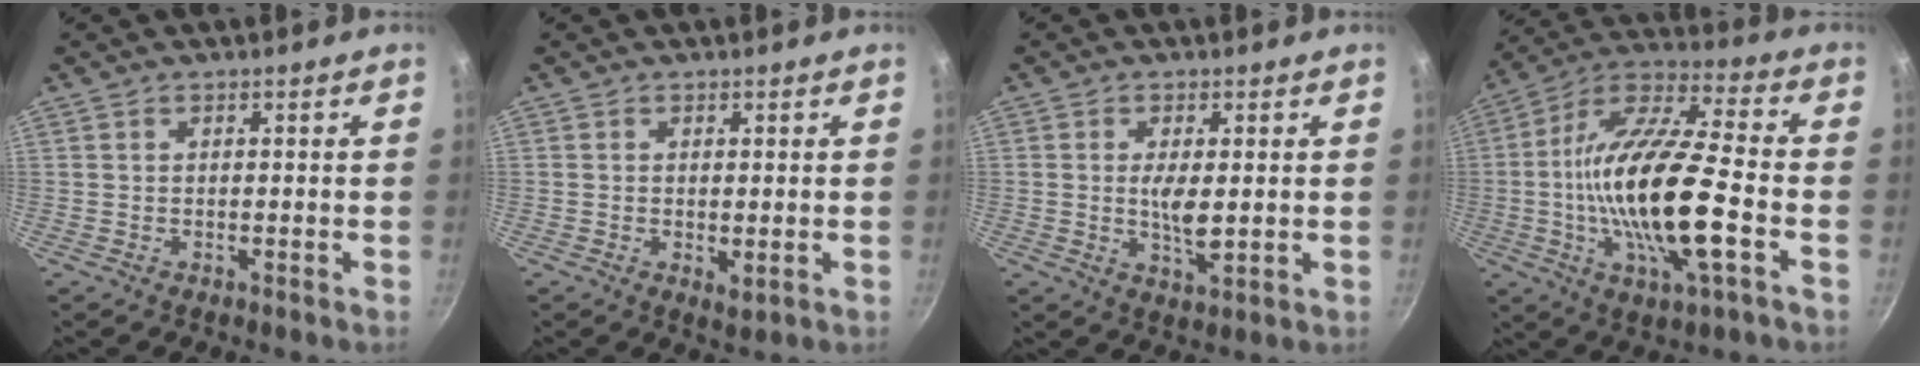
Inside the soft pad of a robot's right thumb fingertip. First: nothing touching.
{"total": 2.0, "force": [0.1, 1.1, 1.7], "torque": [-0.028, -0.008, 0.002]}
{"total": 5.3, "force": [0.4, 1.9, 4.9], "torque": [-0.093, -0.010, 0.008]}
{"total": 22.0, "force": [-4.0, 6.3, 20.7], "torque": [-0.390, 0.023, -0.086]}